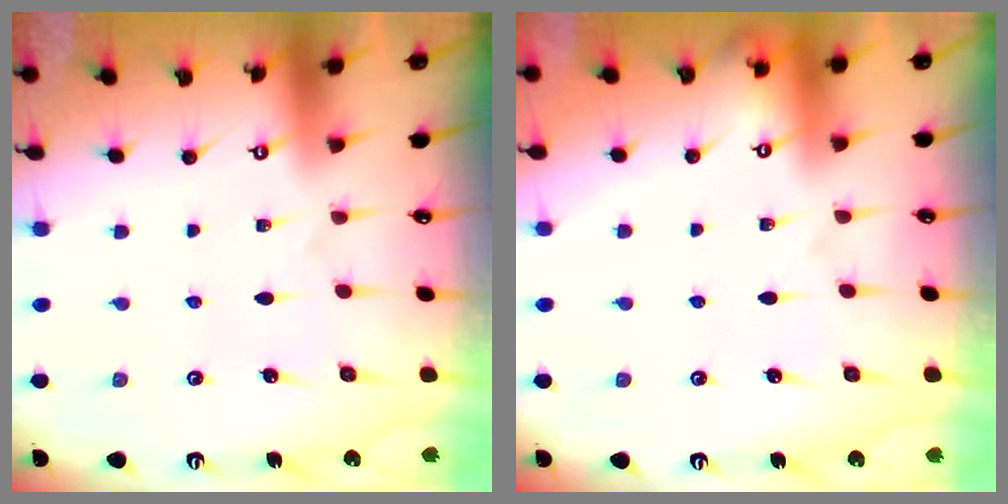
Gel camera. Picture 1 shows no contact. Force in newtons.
{"total": 0.0}